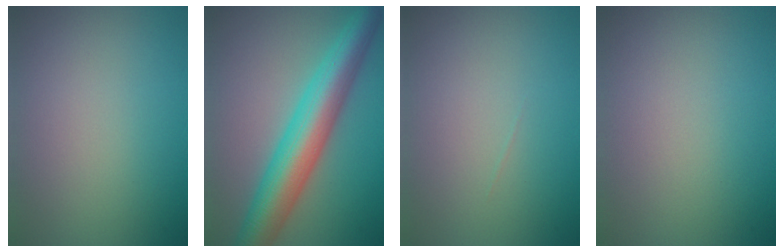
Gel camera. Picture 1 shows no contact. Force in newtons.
{"total": 8.6, "press": 8.6, "slide": 0.2}
{"total": 0.0}
{"total": 0.0}